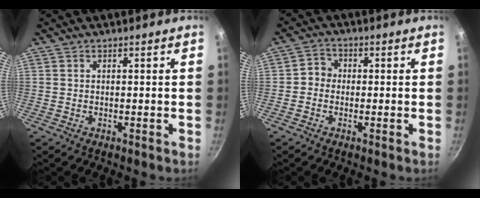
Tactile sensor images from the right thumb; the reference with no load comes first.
{"total": 3.1, "force": [-0.6, 2.8, 1.2], "torque": [-0.002, 0.011, -0.022]}